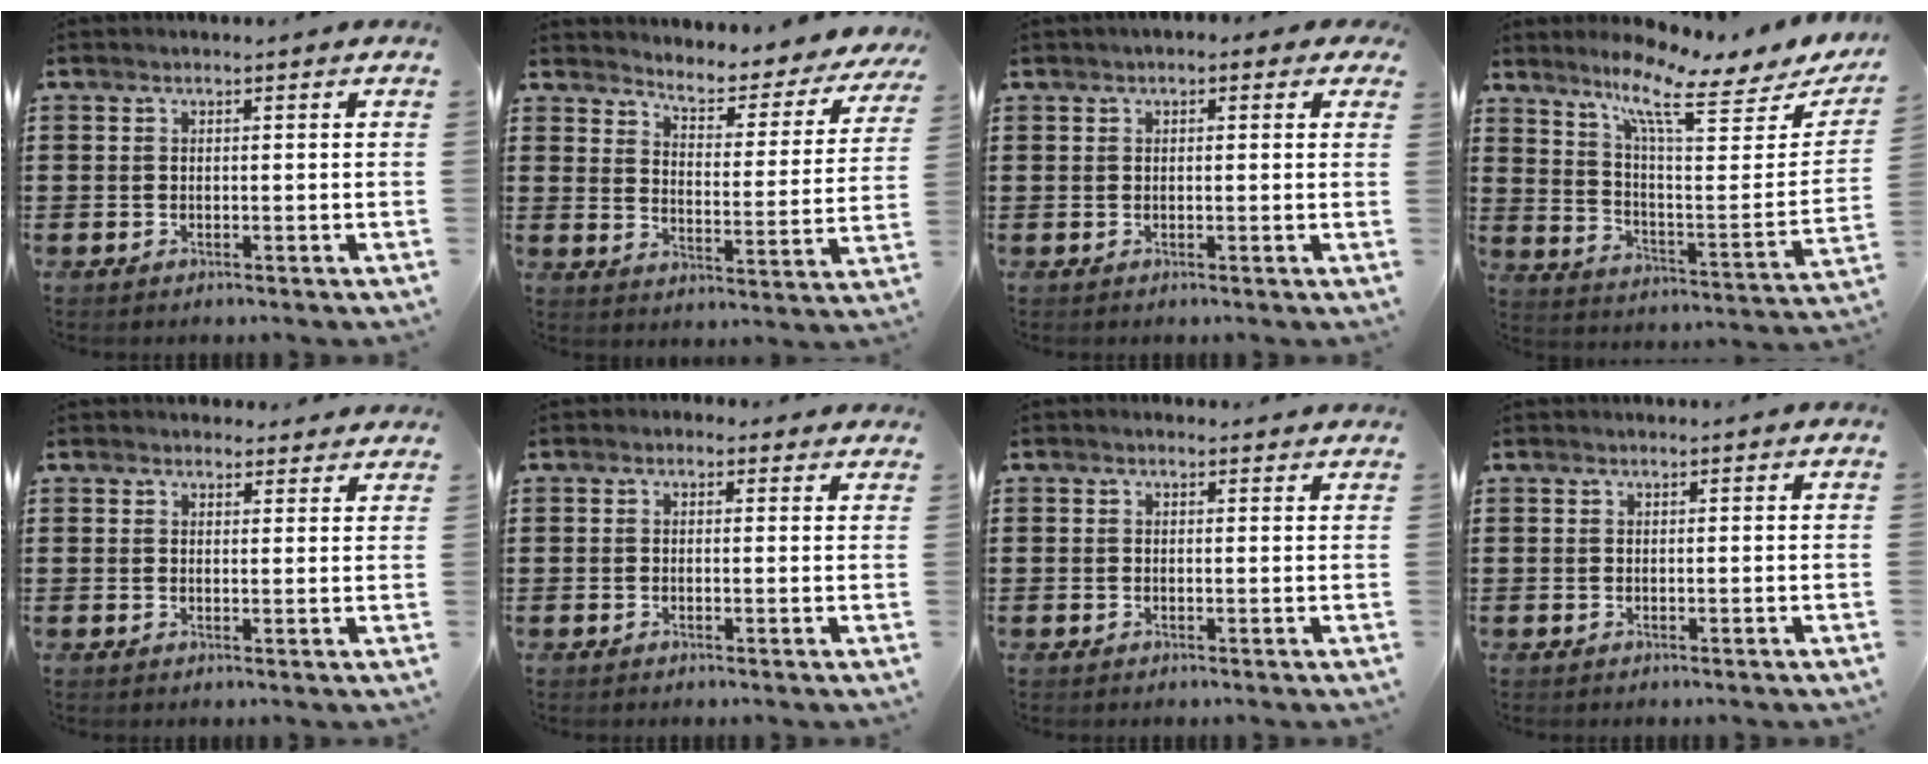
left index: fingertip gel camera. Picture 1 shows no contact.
{"total": 4.1, "force": [3.9, 0.7, 1.0], "torque": [-0.037, -0.036, 0.057]}
{"total": 1.2, "force": [0.4, 0.8, 0.9], "torque": [-0.020, 0.008, 0.005]}
{"total": 9.4, "force": [7.1, 1.2, 6.0], "torque": [-0.128, -0.045, 0.116]}
{"total": 2.5, "force": [2.4, 0.8, 0.2], "torque": [-0.001, -0.004, 0.043]}
{"total": 1.1, "force": [0.6, 0.8, 0.5], "torque": [-0.012, 0.006, 0.011]}
{"total": 1.0, "force": [0.8, 0.6, 0.1], "torque": [-0.004, 0.004, 0.016]}
{"total": 0.0}